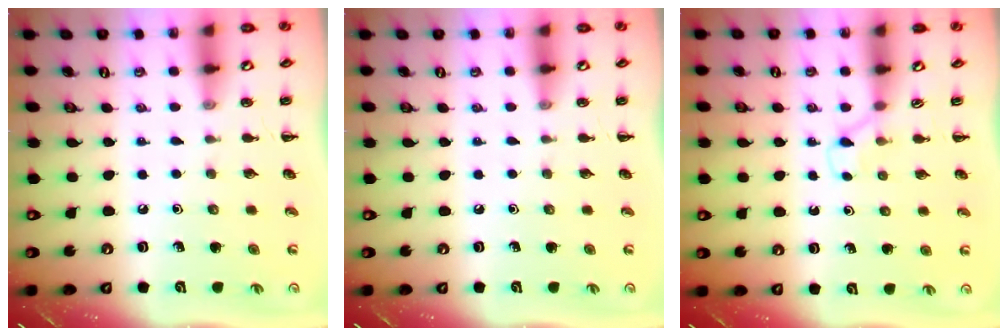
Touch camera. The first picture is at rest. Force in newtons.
{"total": 0.0}
{"total": 2.9, "press": 2.7, "slide": 1.0}